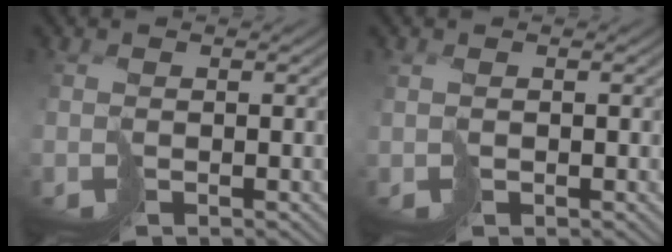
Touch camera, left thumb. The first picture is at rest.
{"total": 0.7, "force": [0.4, 0.4, 0.4], "torque": [-0.009, 0.000, 0.012]}